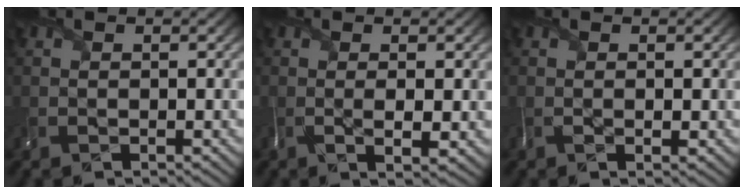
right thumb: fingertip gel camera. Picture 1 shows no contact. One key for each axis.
{"total": 2.6, "fx": -0.1, "fy": 0.6, "fz": 2.5, "tx": -0.050, "ty": -0.007, "tz": 0.000}
{"total": 1.4, "fx": -0.2, "fy": 0.7, "fz": 1.2, "tx": -0.025, "ty": -0.006, "tz": -0.004}